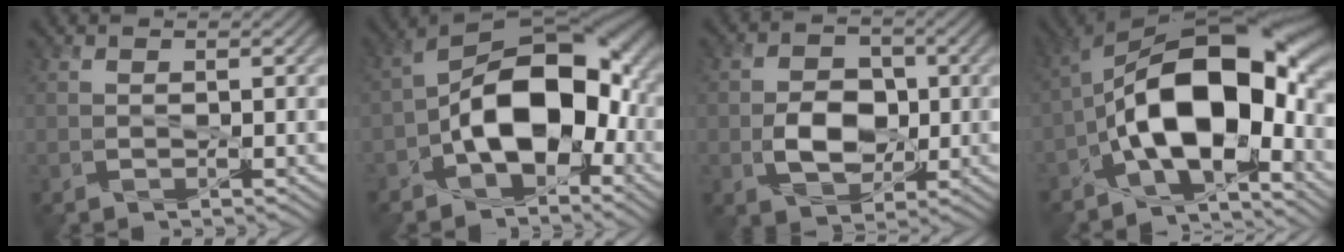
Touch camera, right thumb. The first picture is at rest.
{"total": 14.8, "force": [-3.7, 8.5, 11.5], "torque": [-0.170, 0.006, -0.075]}
{"total": 5.9, "force": [-1.0, 4.0, 4.2], "torque": [-0.077, 0.003, -0.023]}
{"total": 16.5, "force": [-3.7, 7.4, 14.3], "torque": [-0.240, 0.014, -0.072]}